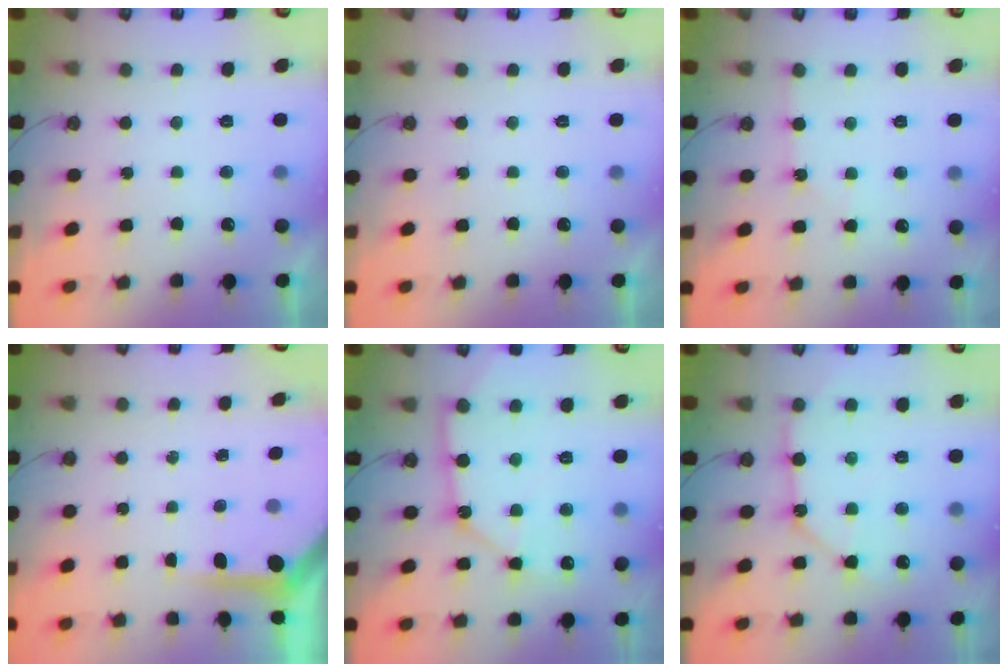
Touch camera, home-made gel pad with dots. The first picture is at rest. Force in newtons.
{"total": 0.0}
{"total": 1.7, "press": 1.7, "slide": 0.3}
{"total": 3.8, "press": 3.7, "slide": 0.4}
{"total": 12.9, "press": 12.8, "slide": 1.2}
{"total": 9.9, "press": 9.8, "slide": 0.9}